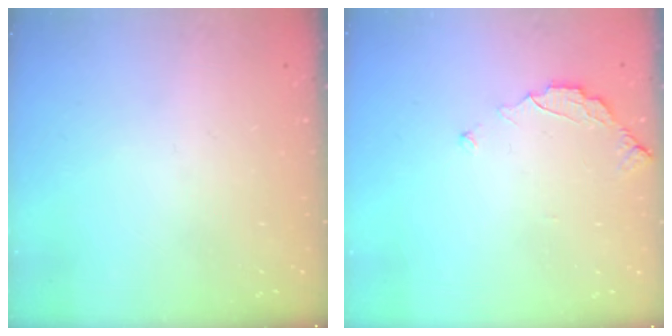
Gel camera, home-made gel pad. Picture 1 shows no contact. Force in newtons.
{"total": 3.0, "press": 3.0, "slide": 0.3}